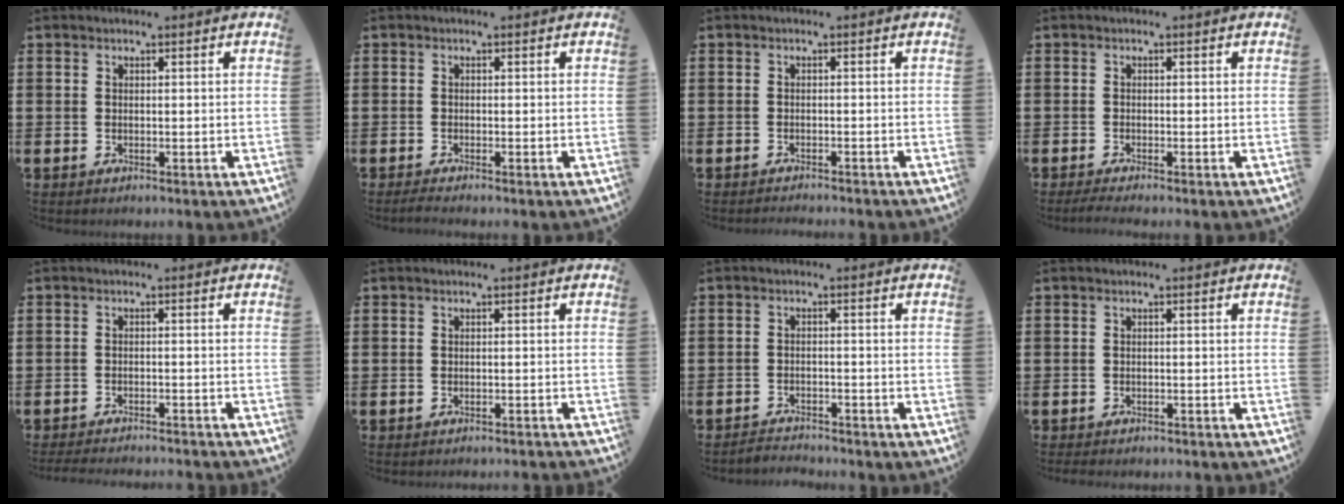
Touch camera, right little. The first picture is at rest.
{"total": 0.8, "force": [-0.5, 0.0, 0.6], "torque": [-0.010, -0.002, -0.010]}
{"total": 0.8, "force": [-0.8, -0.1, 0.0], "torque": [0.000, -0.001, -0.017]}
{"total": 1.0, "force": [-0.6, 0.0, 0.7], "torque": [-0.011, -0.002, -0.012]}
{"total": 1.9, "force": [-1.9, -0.2, 0.2], "torque": [-0.004, 0.002, -0.038]}
{"total": 0.8, "force": [-0.8, -0.2, 0.0], "torque": [0.000, 0.000, -0.016]}
{"total": 2.1, "force": [-2.0, 0.0, -0.3], "torque": [-0.002, 0.003, -0.046]}
{"total": 0.9, "force": [-0.9, 0.1, 0.1], "torque": [-0.004, -0.001, -0.019]}